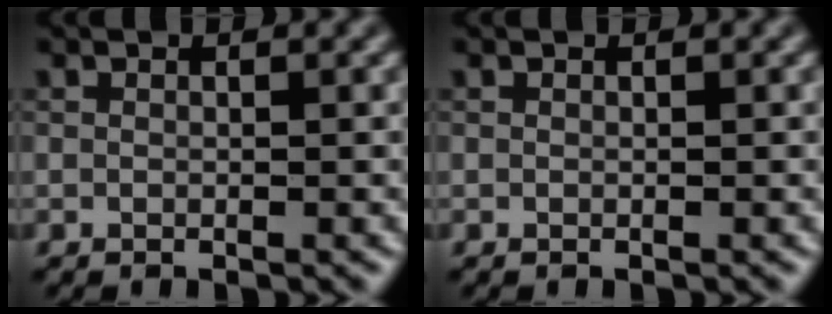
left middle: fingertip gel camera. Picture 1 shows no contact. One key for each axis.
{"total": 0.0}